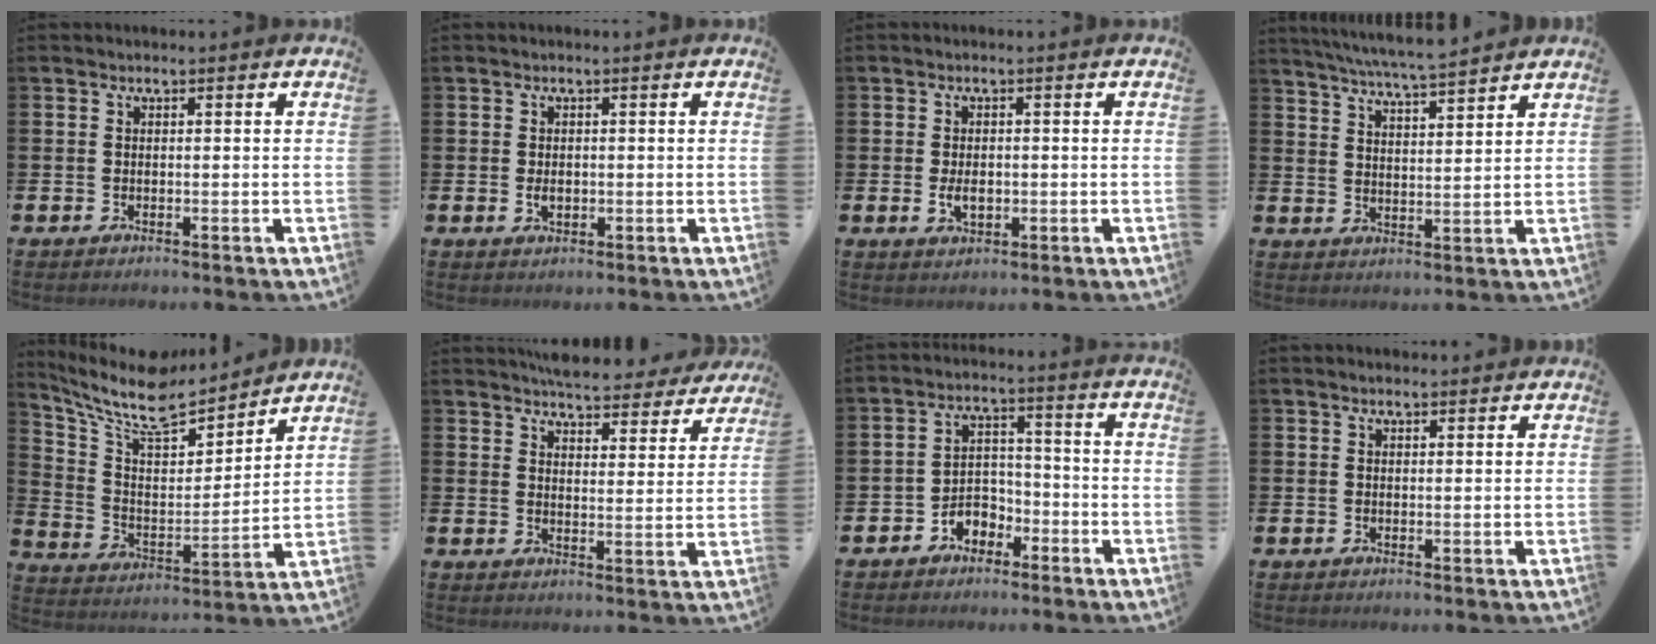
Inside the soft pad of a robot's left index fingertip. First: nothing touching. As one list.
[{"total": 1.5, "force": [0.0, 1.0, 1.1], "torque": [-0.013, 0.003, -0.004]}, {"total": 2.7, "force": [-0.1, 1.6, 2.1], "torque": [-0.032, 0.001, -0.005]}, {"total": 6.4, "force": [6.2, -0.1, 1.5], "torque": [-0.053, -0.033, 0.111]}, {"total": 9.8, "force": [8.7, 2.7, 3.7], "torque": [-0.112, -0.063, 0.149]}, {"total": 5.5, "force": [5.3, 0.9, 1.0], "torque": [-0.030, -0.034, 0.094]}, {"total": 3.7, "force": [-2.6, 2.5, 1.0], "torque": [-0.032, 0.009, -0.055]}, {"total": 1.2, "force": [1.0, 0.3, 0.4], "torque": [-0.007, 0.004, 0.018]}]